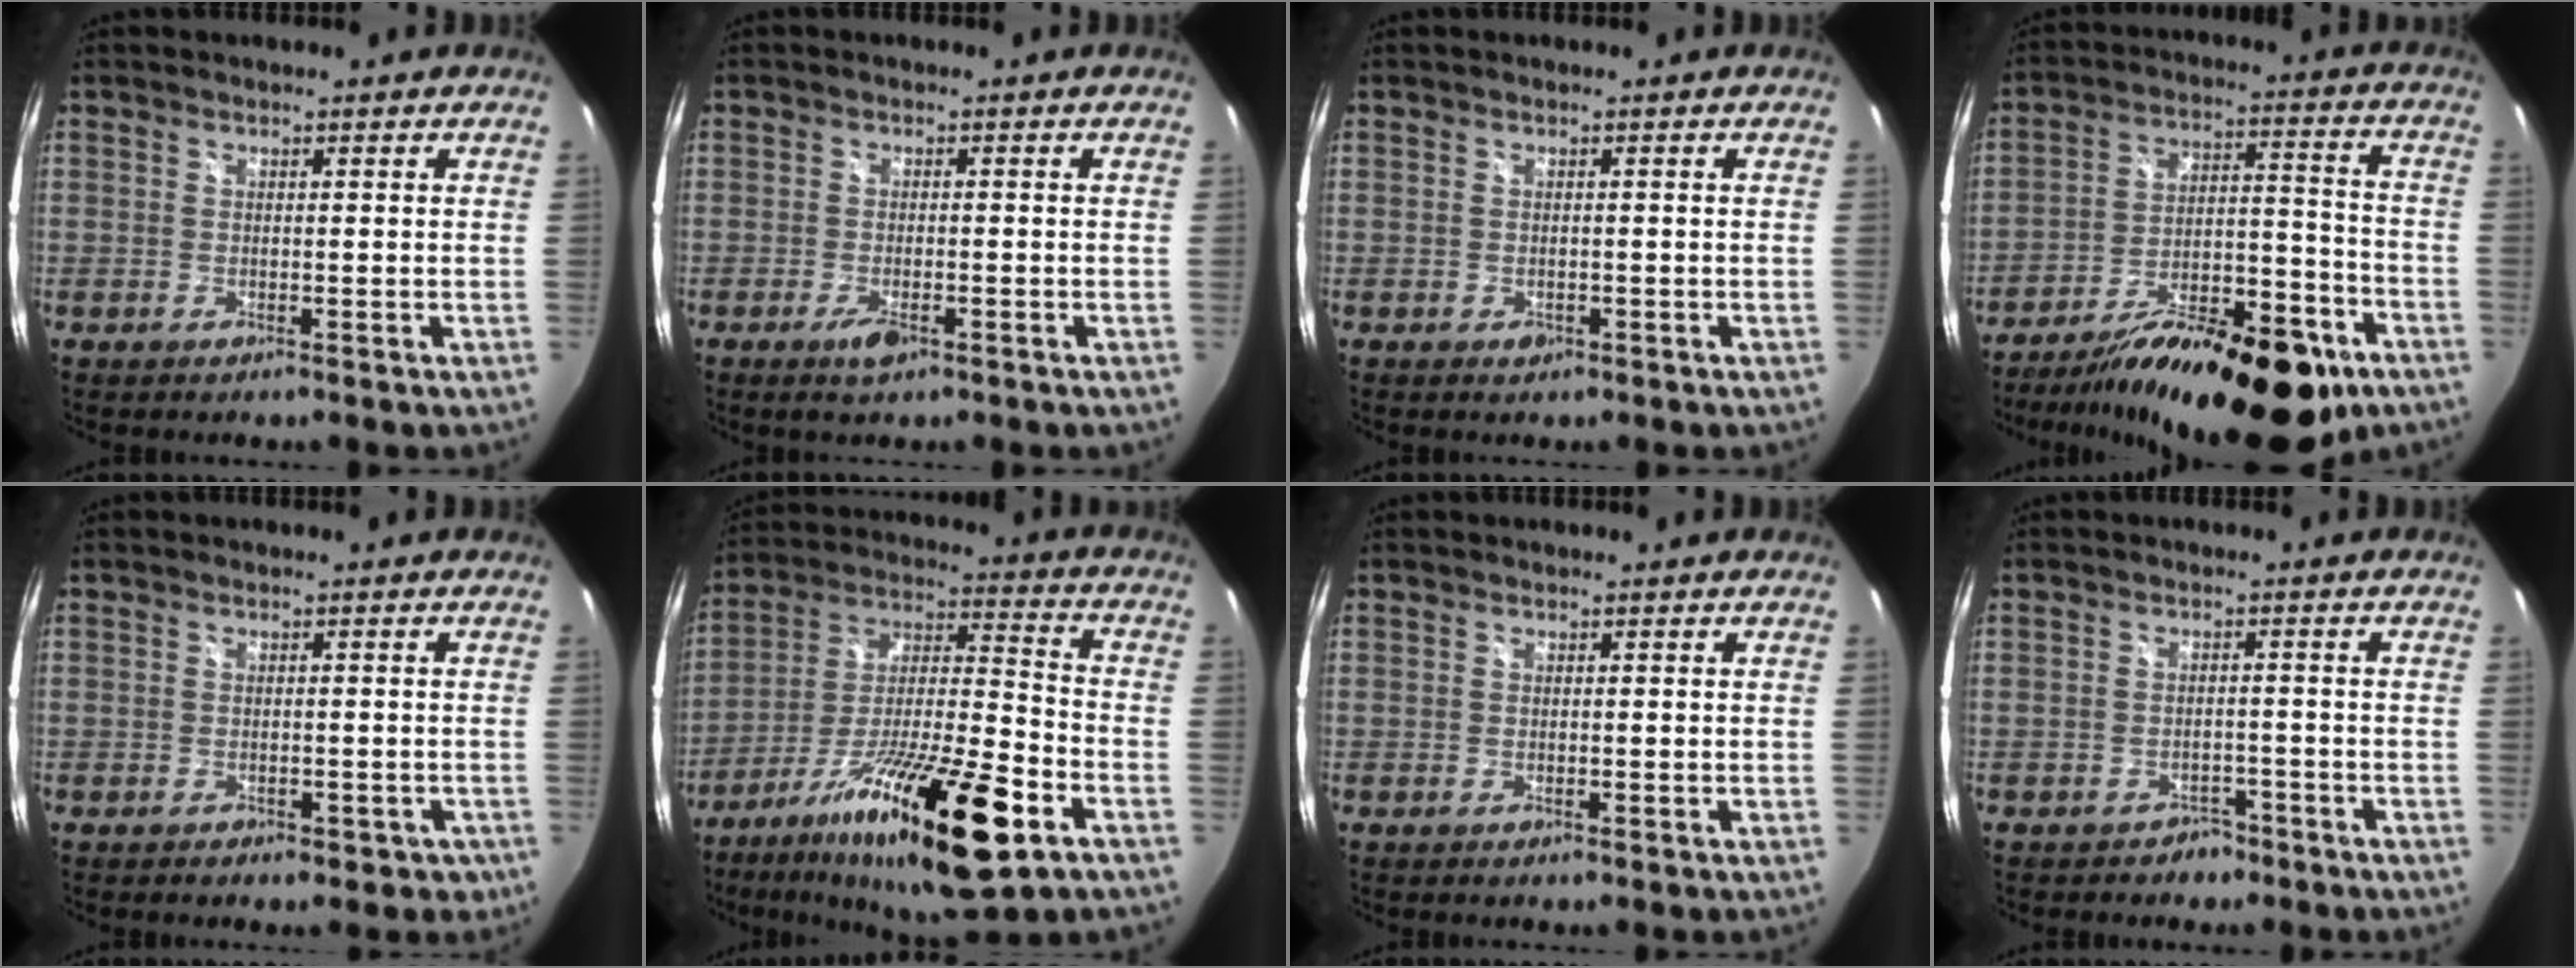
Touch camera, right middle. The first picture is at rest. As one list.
[{"total": 2.9, "force": [-1.7, 1.0, 2.1], "torque": [-0.045, -0.007, -0.031]}, {"total": 1.0, "force": [-0.4, 0.8, 0.4], "torque": [-0.005, -0.004, -0.006]}, {"total": 23.1, "force": [-15.3, 8.0, 15.4], "torque": [-0.242, -0.015, -0.224]}, {"total": 4.5, "force": [-2.8, 2.6, 2.4], "torque": [-0.045, -0.009, -0.025]}, {"total": 23.8, "force": [-12.5, 5.0, 19.5], "torque": [-0.340, -0.023, -0.213]}, {"total": 0.0}, {"total": 3.1, "force": [-2.4, 2.0, 0.3], "torque": [-0.009, 0.004, -0.033]}]